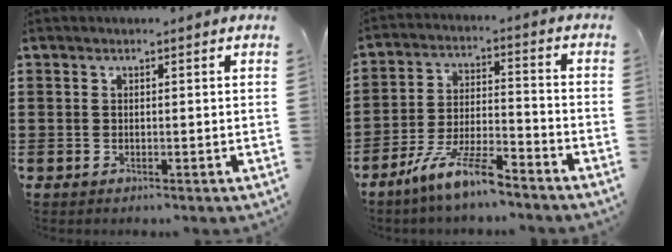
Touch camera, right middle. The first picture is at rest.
{"total": 8.9, "force": [-7.3, 1.1, 4.9], "torque": [-0.106, 0.001, -0.144]}